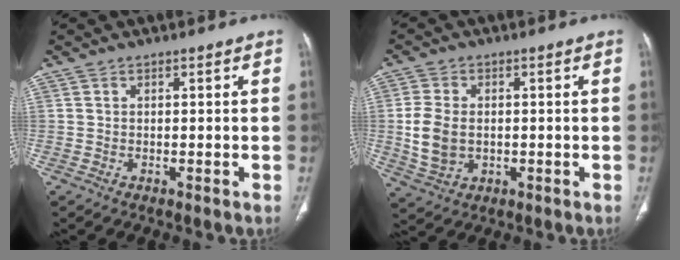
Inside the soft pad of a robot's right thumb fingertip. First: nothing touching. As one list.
[{"total": 7.7, "force": [-0.3, 5.5, 5.4], "torque": [-0.109, -0.002, 0.002]}]